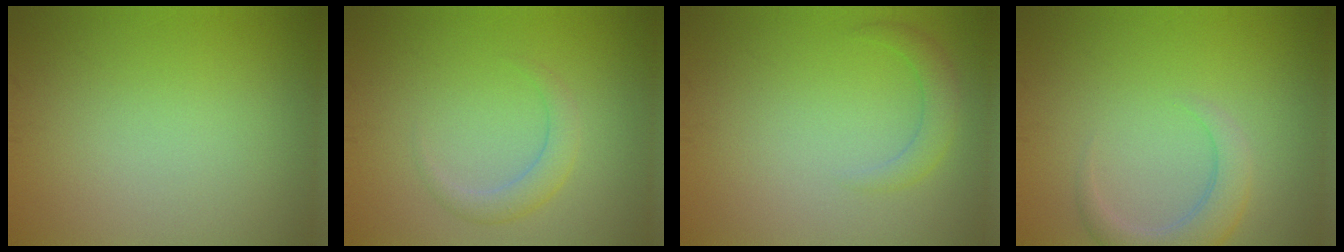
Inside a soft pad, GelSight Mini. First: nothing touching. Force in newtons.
{"total": 2.1, "press": 2.1, "slide": 0.1}
{"total": 2.0, "press": 2.0, "slide": 0.2}
{"total": 3.4, "press": 3.4, "slide": 0.3}